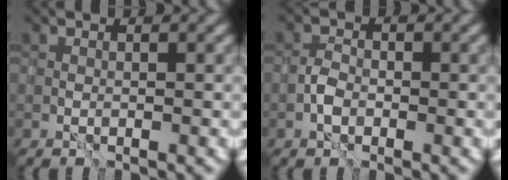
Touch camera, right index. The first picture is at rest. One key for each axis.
{"total": 1.2, "fx": -0.5, "fy": 0.9, "fz": 0.6, "tx": -0.011, "ty": 0.004, "tz": -0.013}